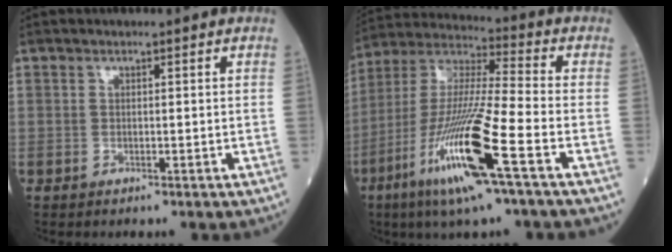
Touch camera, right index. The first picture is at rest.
{"total": 17.7, "force": [-7.9, 0.1, 15.8], "torque": [-0.335, -0.031, -0.153]}